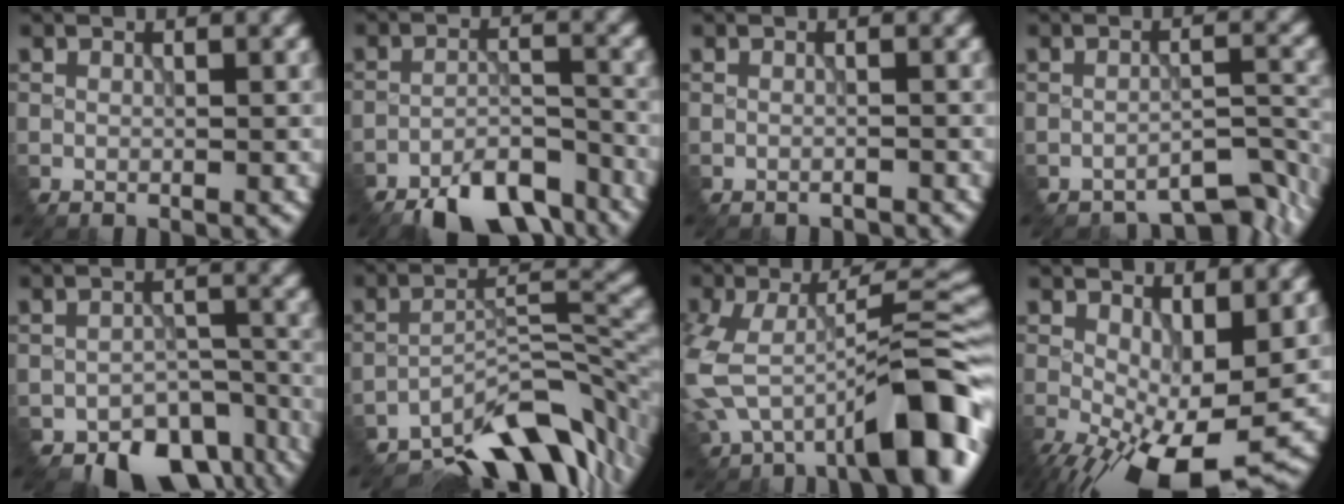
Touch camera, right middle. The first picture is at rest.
{"total": 8.8, "force": [-7.6, 2.5, 3.9], "torque": [-0.043, -0.006, -0.121]}
{"total": 1.2, "force": [-1.2, 0.0, -0.2], "torque": [0.004, -0.007, -0.019]}
{"total": 6.6, "force": [-5.7, 1.9, 2.7], "torque": [-0.022, -0.025, -0.070]}
{"total": 8.7, "force": [-6.7, 4.3, 3.4], "torque": [-0.039, -0.027, -0.088]}
{"total": 10.6, "force": [-8.3, 2.8, 6.0], "torque": [-0.079, 0.004, -0.147]}
{"total": 10.0, "force": [-4.2, 3.7, 8.3], "torque": [-0.122, 0.006, -0.074]}
{"total": 10.6, "force": [-3.5, 4.5, 8.9], "torque": [-0.155, -0.019, -0.055]}